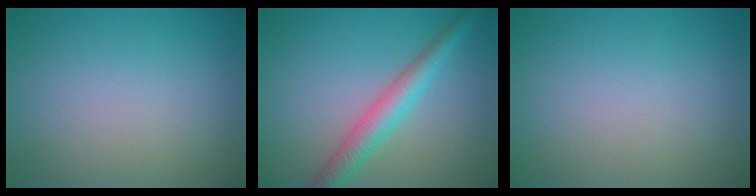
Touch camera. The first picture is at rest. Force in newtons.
{"total": 3.7, "press": 3.7, "slide": 0.1}
{"total": 0.0}